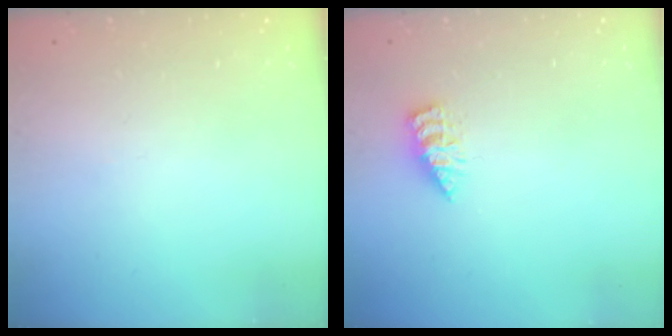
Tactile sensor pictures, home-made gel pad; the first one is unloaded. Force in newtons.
{"total": 2.9, "press": 2.8, "slide": 0.4}